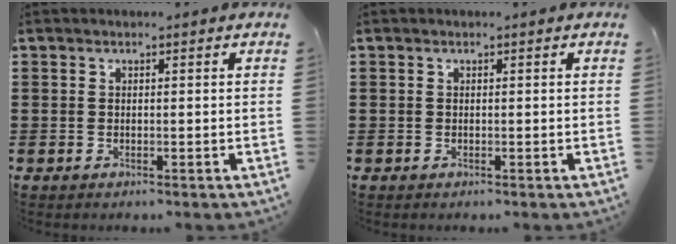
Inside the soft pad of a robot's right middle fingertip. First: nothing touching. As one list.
[{"total": 0.0}]